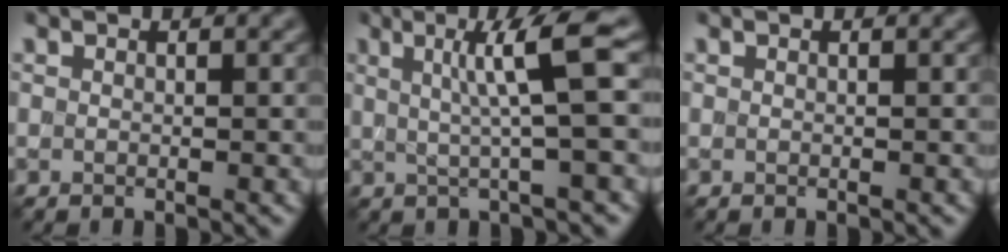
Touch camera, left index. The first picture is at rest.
{"total": 5.3, "force": [1.2, 0.5, 5.1], "torque": [-0.078, 0.008, 0.021]}
{"total": 0.0}